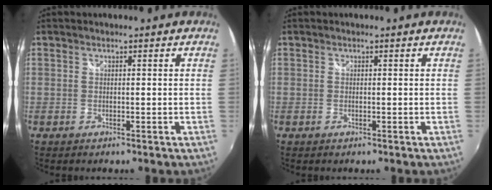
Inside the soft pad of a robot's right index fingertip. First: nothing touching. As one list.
[{"total": 0.0}]